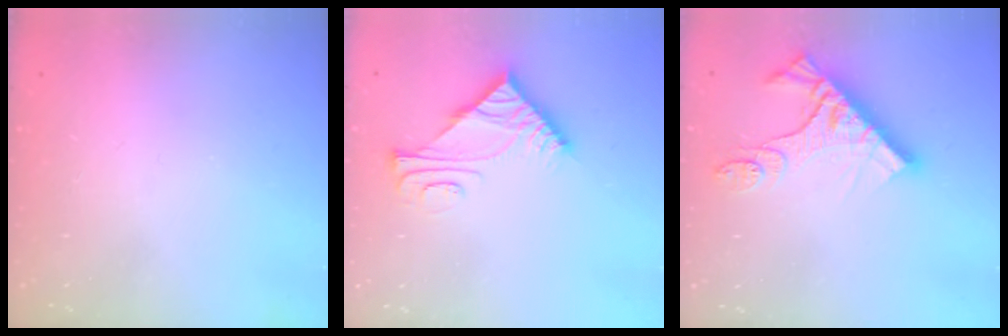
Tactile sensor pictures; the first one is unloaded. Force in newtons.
{"total": 6.8, "press": 6.8, "slide": 0.1}
{"total": 12.8, "press": 12.7, "slide": 1.3}